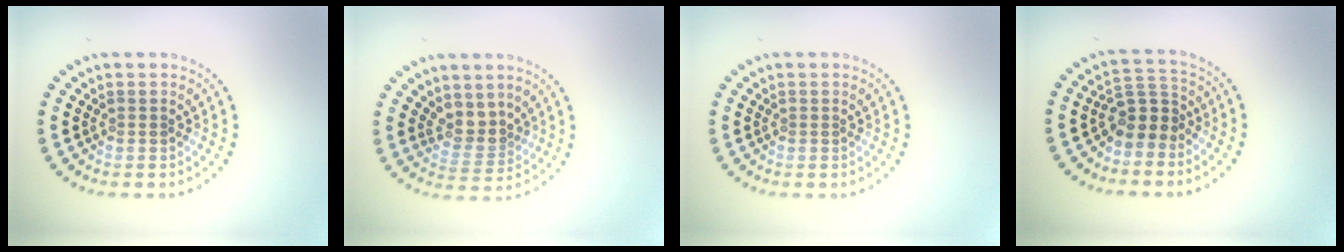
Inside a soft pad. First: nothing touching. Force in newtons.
{"total": 2.6, "press": 2.1, "slide": 1.7}
{"total": 0.0}
{"total": 3.1, "press": 2.6, "slide": 1.7}